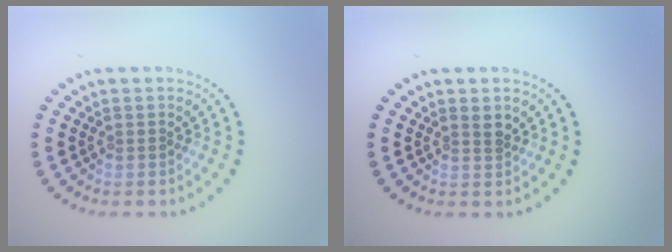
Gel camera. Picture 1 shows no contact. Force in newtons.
{"total": 1.4, "press": 1.1, "slide": 0.8}